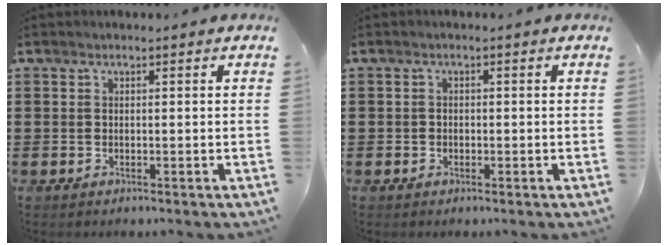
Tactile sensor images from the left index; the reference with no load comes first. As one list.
[{"total": 0.8, "force": [-0.3, 0.7, 0.2], "torque": [-0.007, 0.003, -0.007]}]